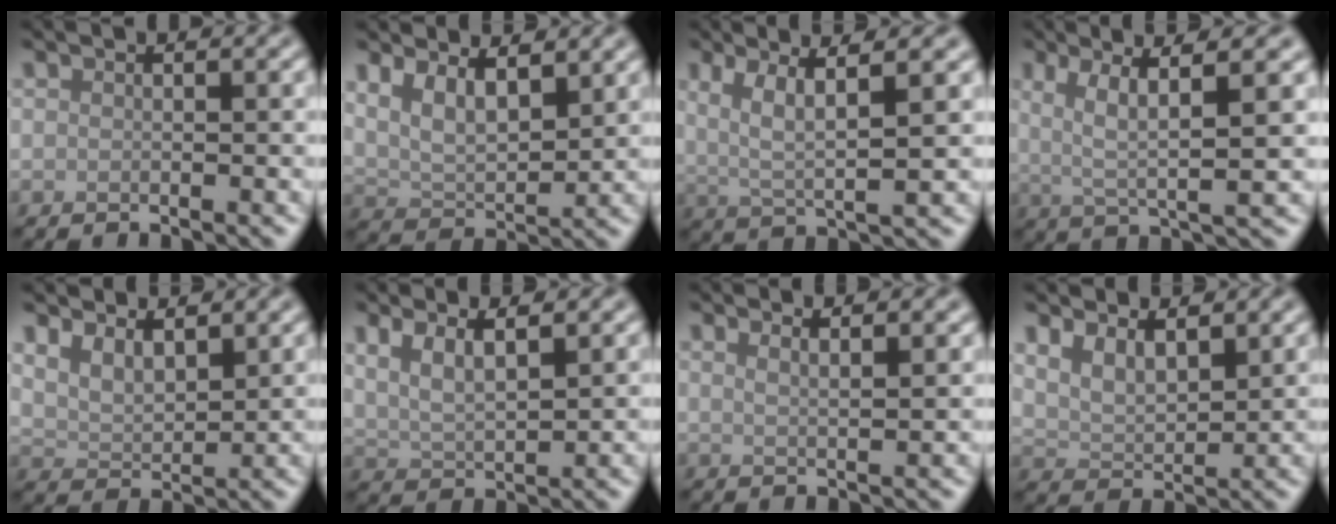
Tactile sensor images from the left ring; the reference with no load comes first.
{"total": 4.8, "force": [2.6, 2.3, 3.3], "torque": [-0.072, -0.008, 0.049]}
{"total": 5.3, "force": [2.0, 1.2, 4.7], "torque": [-0.089, 0.001, 0.039]}
{"total": 5.9, "force": [1.7, 1.1, 5.5], "torque": [-0.101, 0.003, 0.032]}
{"total": 3.4, "force": [2.6, 1.5, 1.6], "torque": [-0.040, -0.003, 0.045]}
{"total": 3.9, "force": [2.2, 1.4, 2.9], "torque": [-0.061, 0.007, 0.036]}
{"total": 3.7, "force": [2.6, 1.5, 2.3], "torque": [0.000, 0.014, 0.009]}
{"total": 3.6, "force": [2.4, 1.7, 2.0], "torque": [-0.048, -0.005, 0.044]}